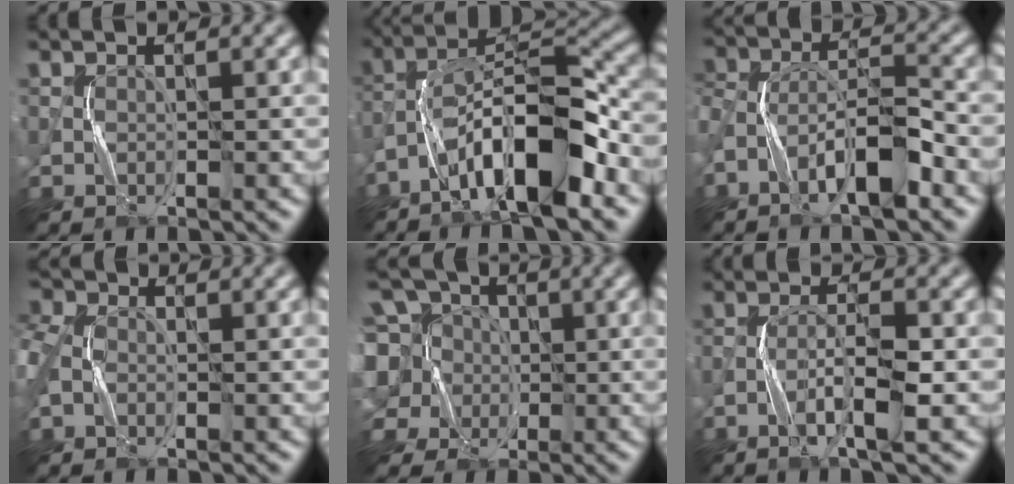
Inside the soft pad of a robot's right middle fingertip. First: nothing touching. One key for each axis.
{"total": 10.7, "fx": -5.9, "fy": 2.8, "fz": 8.5, "tx": -0.142, "ty": 0.024, "tz": -0.109}
{"total": 6.6, "fx": -3.9, "fy": 2.3, "fz": 4.9, "tx": -0.085, "ty": 0.010, "tz": -0.076}
{"total": 4.4, "fx": -0.3, "fy": 3.5, "fz": 2.7, "tx": -0.091, "ty": 0.006, "tz": -0.011}
{"total": 11.0, "fx": 1.7, "fy": 9.7, "fz": 4.8, "tx": -0.145, "ty": 0.034, "tz": 0.005}
{"total": 4.0, "fx": -2.0, "fy": 0.5, "fz": 3.4, "tx": -0.066, "ty": 0.010, "tz": -0.039}